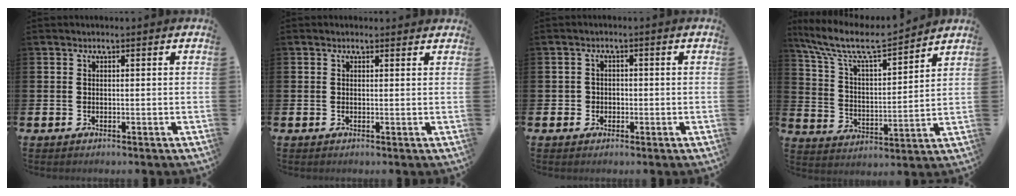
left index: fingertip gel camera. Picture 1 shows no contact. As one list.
[{"total": 0.0}, {"total": 1.6, "force": [-0.5, 1.6, 0.2], "torque": [0.003, 0.001, -0.015]}, {"total": 9.3, "force": [8.1, 1.9, 4.2], "torque": [-0.123, -0.049, 0.137]}]